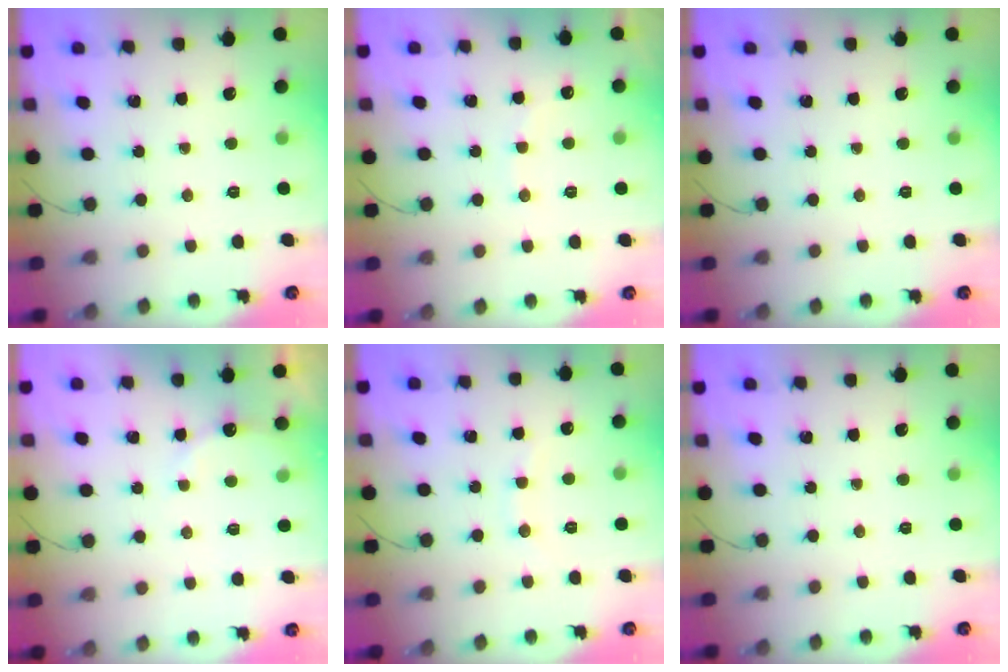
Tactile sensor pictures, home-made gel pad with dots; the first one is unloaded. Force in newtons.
{"total": 5.3, "press": 5.3, "slide": 0.8}
{"total": 0.0}
{"total": 7.8, "press": 7.6, "slide": 1.5}
{"total": 3.5, "press": 3.3, "slide": 1.1}
{"total": 0.0}